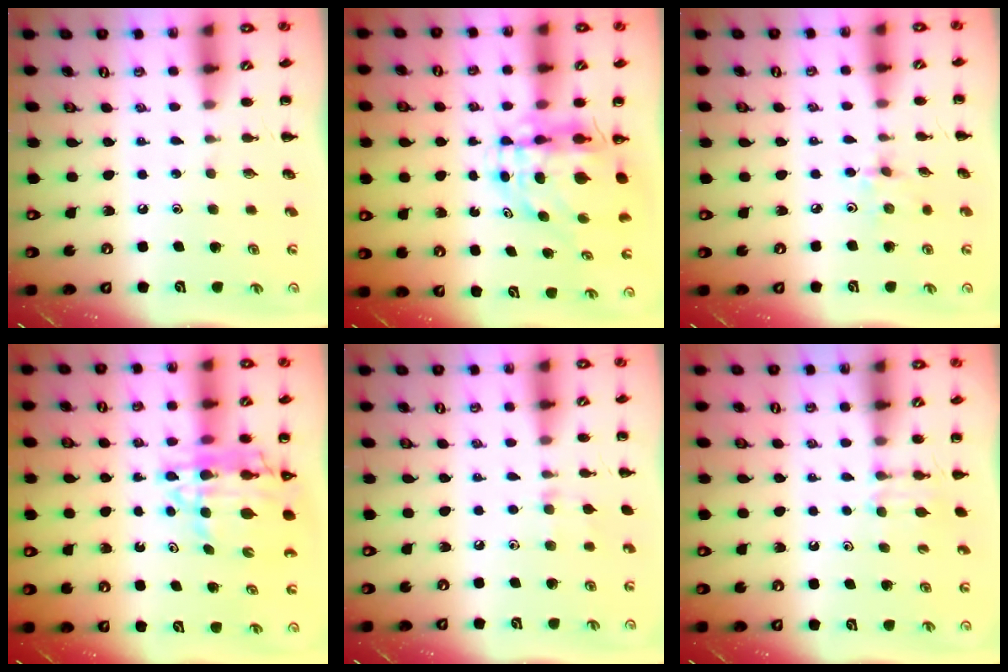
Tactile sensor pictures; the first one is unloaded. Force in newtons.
{"total": 7.1, "press": 6.9, "slide": 1.4}
{"total": 3.0, "press": 2.8, "slide": 0.9}
{"total": 9.8, "press": 9.3, "slide": 3.0}
{"total": 6.6, "press": 6.3, "slide": 2.0}
{"total": 5.0, "press": 4.8, "slide": 1.3}